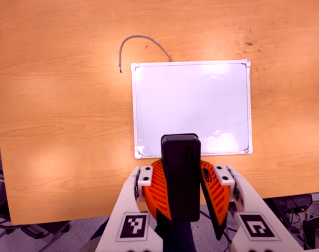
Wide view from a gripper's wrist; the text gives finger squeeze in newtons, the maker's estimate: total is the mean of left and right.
{"total": 10.8, "left": 10.8, "right": 10.8}